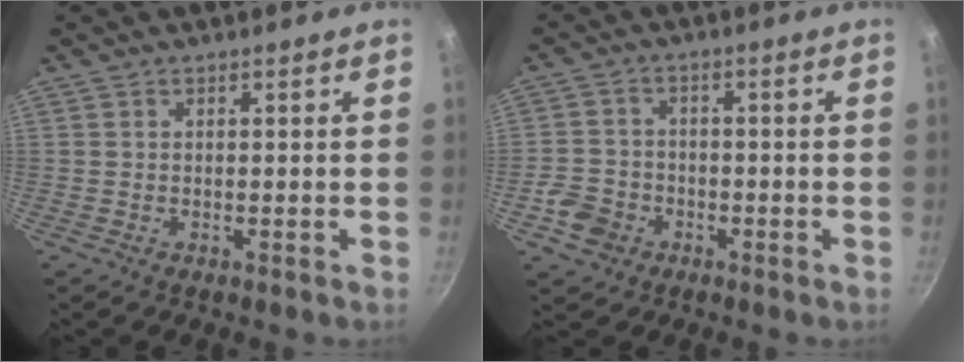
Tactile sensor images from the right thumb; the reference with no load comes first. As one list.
[{"total": 5.7, "force": [-2.7, 4.6, 2.1], "torque": [-0.026, 0.018, -0.048]}]